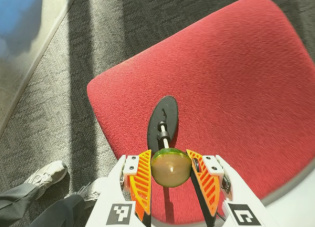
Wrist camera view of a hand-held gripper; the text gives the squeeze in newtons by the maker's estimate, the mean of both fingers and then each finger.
{"total": 7.9, "left": 8.1, "right": 7.7}